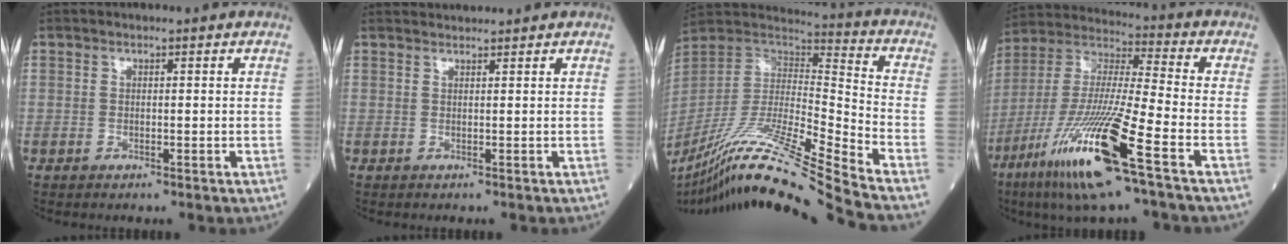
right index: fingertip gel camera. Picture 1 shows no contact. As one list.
[{"total": 1.6, "force": [1.6, -0.2, 0.0], "torque": [-0.006, 0.022, 0.030]}, {"total": 24.6, "force": [-19.9, -2.3, 14.3], "torque": [-0.266, -0.035, -0.362]}, {"total": 19.0, "force": [-9.4, 0.3, 16.5], "torque": [-0.360, -0.047, -0.186]}]